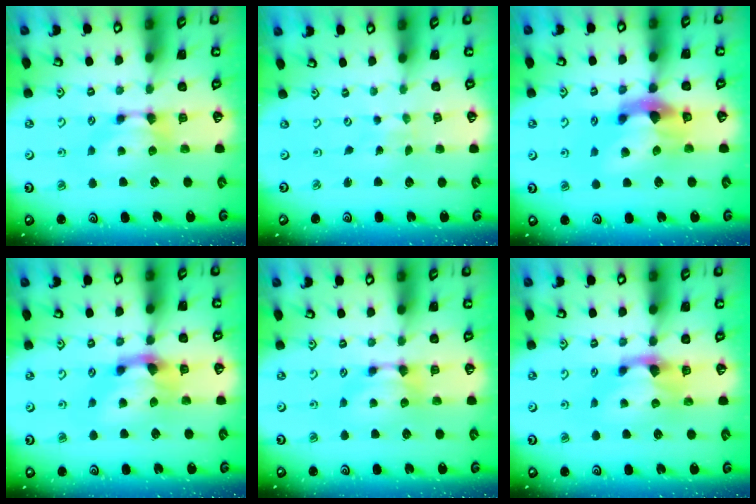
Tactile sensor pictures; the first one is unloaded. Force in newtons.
{"total": 6.7, "press": 6.7, "slide": 0.4}
{"total": 6.3, "press": 5.9, "slide": 2.2}
{"total": 3.0, "press": 2.4, "slide": 1.8}
{"total": 0.0}
{"total": 1.2, "press": 0.9, "slide": 0.9}